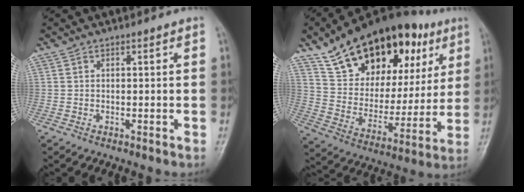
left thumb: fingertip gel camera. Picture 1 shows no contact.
{"total": 28.4, "force": [15.2, 15.5, 18.3], "torque": [-0.248, -0.011, 0.251]}